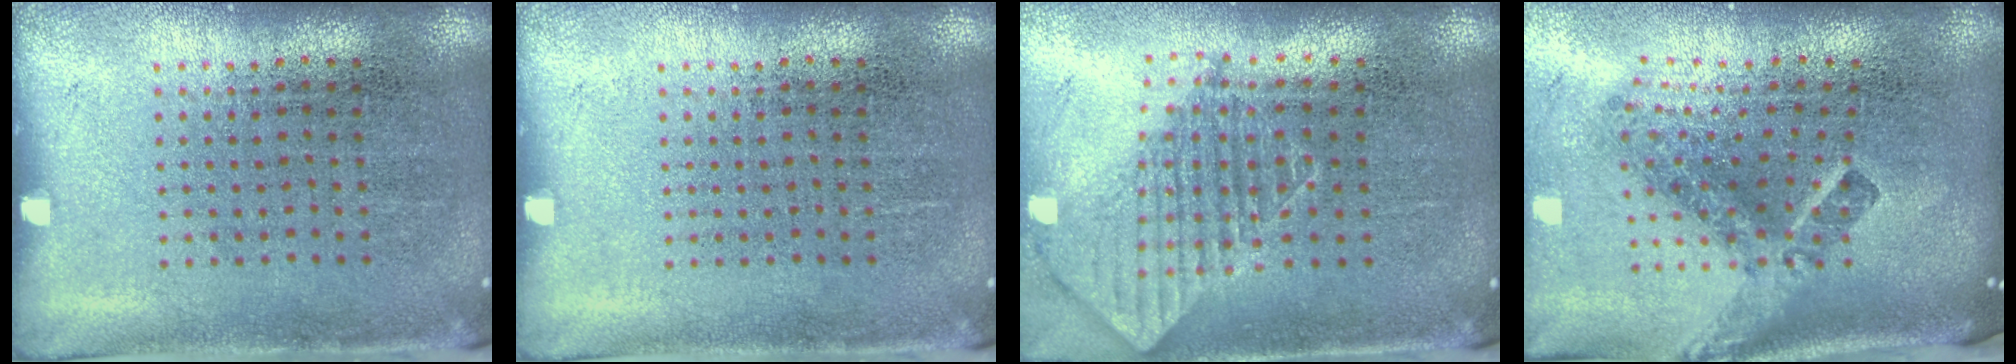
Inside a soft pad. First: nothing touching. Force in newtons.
{"total": 0.0}
{"total": 1.6, "press": 1.3, "slide": 0.9}
{"total": 2.8, "press": 1.7, "slide": 2.2}